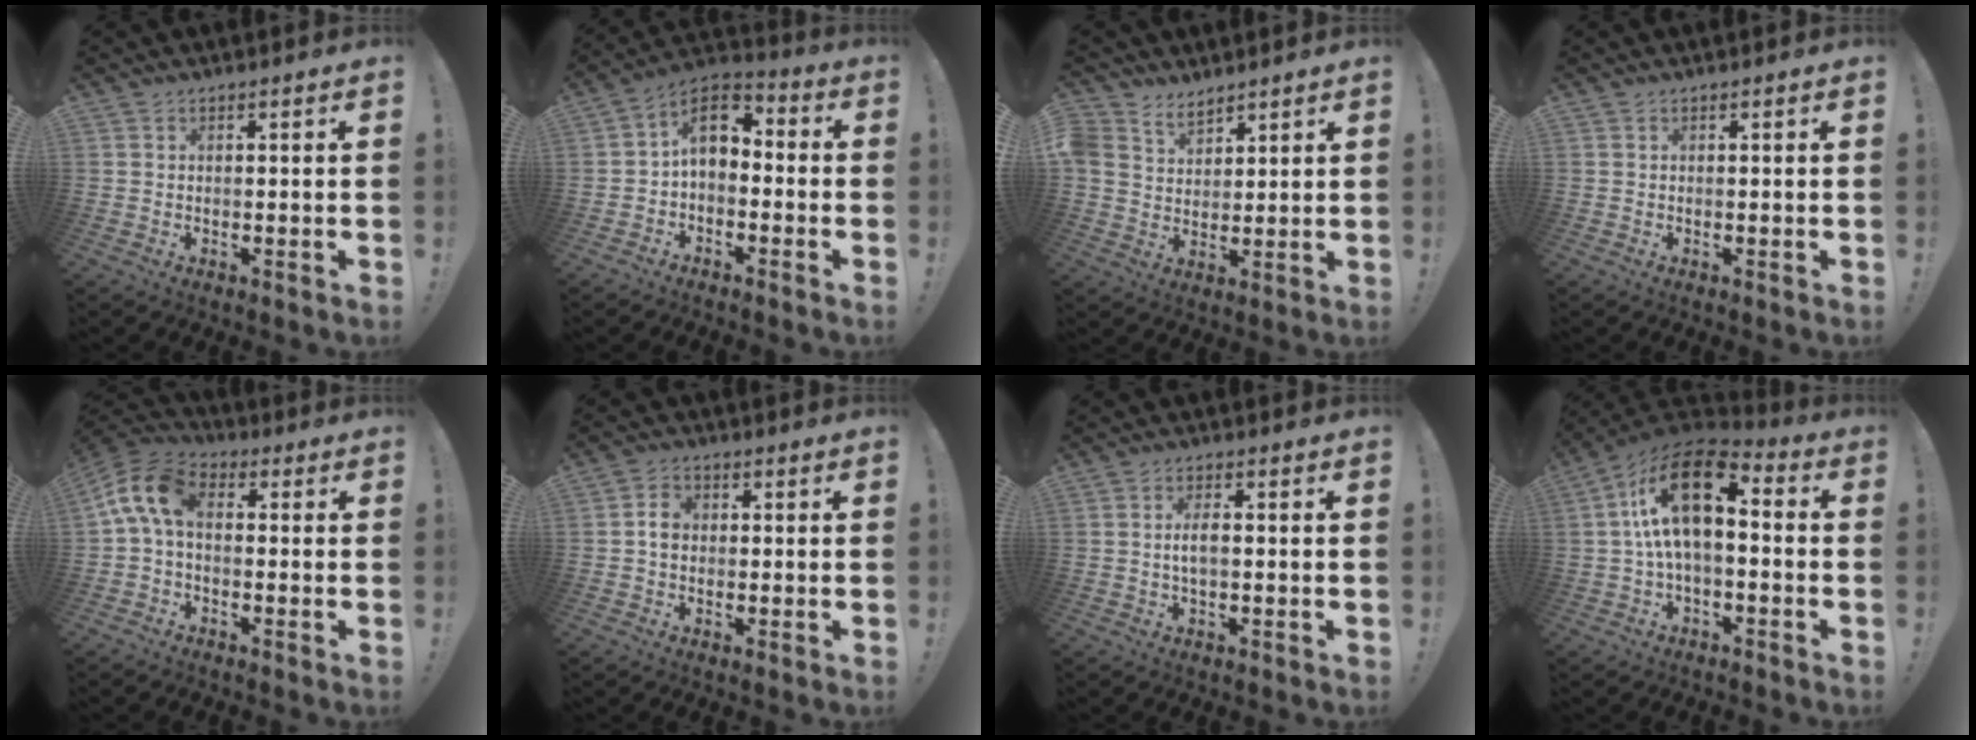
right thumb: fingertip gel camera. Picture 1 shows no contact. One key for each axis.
{"total": 8.2, "fx": 0.2, "fy": 5.8, "fz": 5.8, "tx": -0.099, "ty": 0.016, "tz": 0.011}
{"total": 6.7, "fx": 5.2, "fy": 4.1, "fz": 1.2, "tx": -0.040, "ty": -0.029, "tz": 0.105}
{"total": 0.0}
{"total": 11.0, "fx": 1.3, "fy": 6.2, "fz": 9.0, "tx": -0.181, "ty": 0.015, "tz": 0.031}
{"total": 4.2, "fx": -0.2, "fy": 3.3, "fz": 2.6, "tx": -0.042, "ty": 0.008, "tz": -0.003}
{"total": 3.8, "fx": -0.4, "fy": 1.3, "fz": 3.6, "tx": -0.067, "ty": 0.002, "tz": -0.010}
{"total": 17.2, "fx": 3.4, "fy": 8.5, "fz": 14.7, "tx": -0.257, "ty": -0.008, "tz": 0.059}